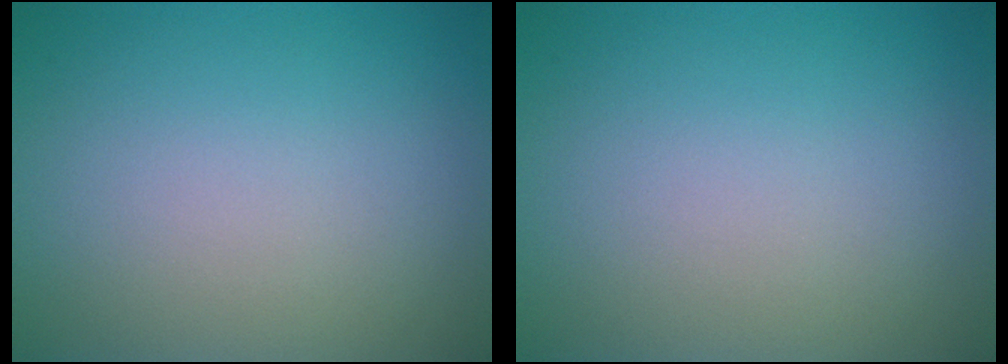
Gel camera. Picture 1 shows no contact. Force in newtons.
{"total": 0.0}